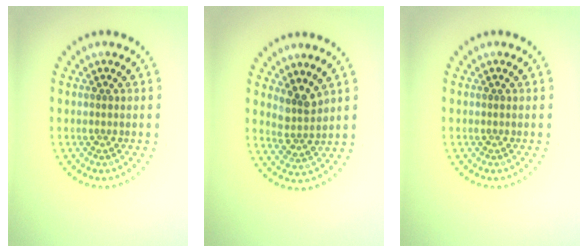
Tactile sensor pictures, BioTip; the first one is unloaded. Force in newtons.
{"total": 2.7, "press": 2.0, "slide": 1.8}
{"total": 0.0}